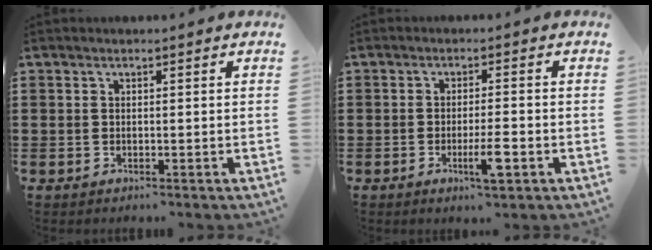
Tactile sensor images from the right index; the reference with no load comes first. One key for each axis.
{"total": 4.5, "fx": -1.9, "fy": 0.4, "fz": 4.1, "tx": -0.071, "ty": -0.011, "tz": -0.033}